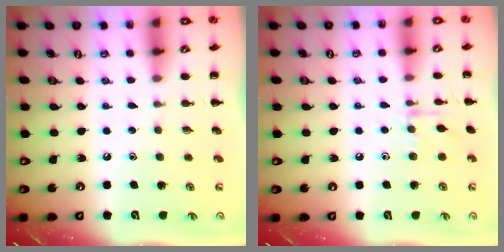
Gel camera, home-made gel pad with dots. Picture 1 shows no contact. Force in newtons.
{"total": 7.1, "press": 6.9, "slide": 1.6}